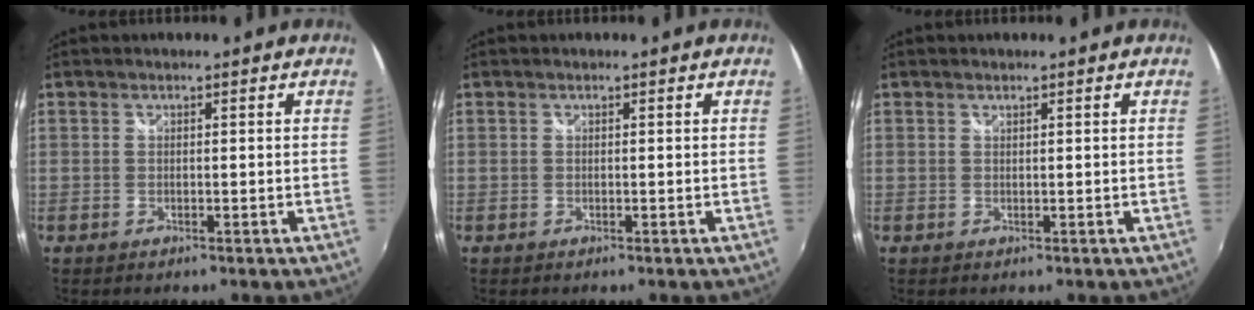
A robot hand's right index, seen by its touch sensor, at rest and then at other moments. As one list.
[{"total": 0.0}, {"total": 0.0}]